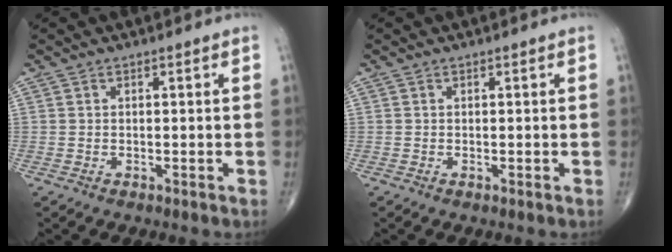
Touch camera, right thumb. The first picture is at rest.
{"total": 0.0}